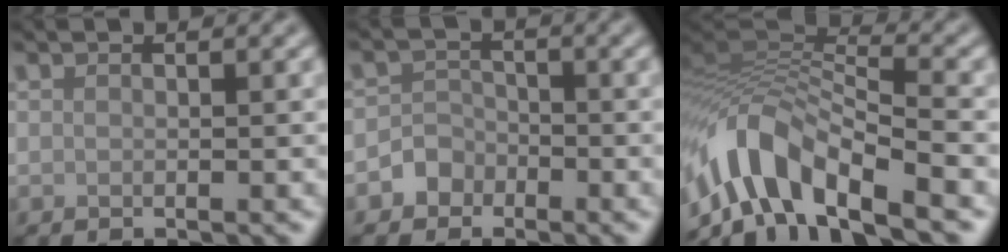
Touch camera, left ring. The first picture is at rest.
{"total": 2.1, "force": [-1.2, 1.7, 0.2], "torque": [0.014, 0.009, -0.031]}
{"total": 10.0, "force": [-5.6, 4.1, 7.1], "torque": [-0.125, 0.007, -0.114]}